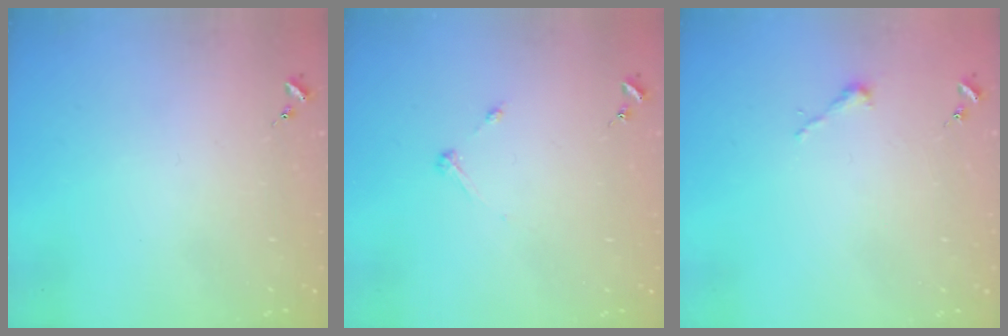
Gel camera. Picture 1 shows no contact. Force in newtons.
{"total": 3.2, "press": 3.2, "slide": 0.4}
{"total": 2.5, "press": 2.5, "slide": 0.2}